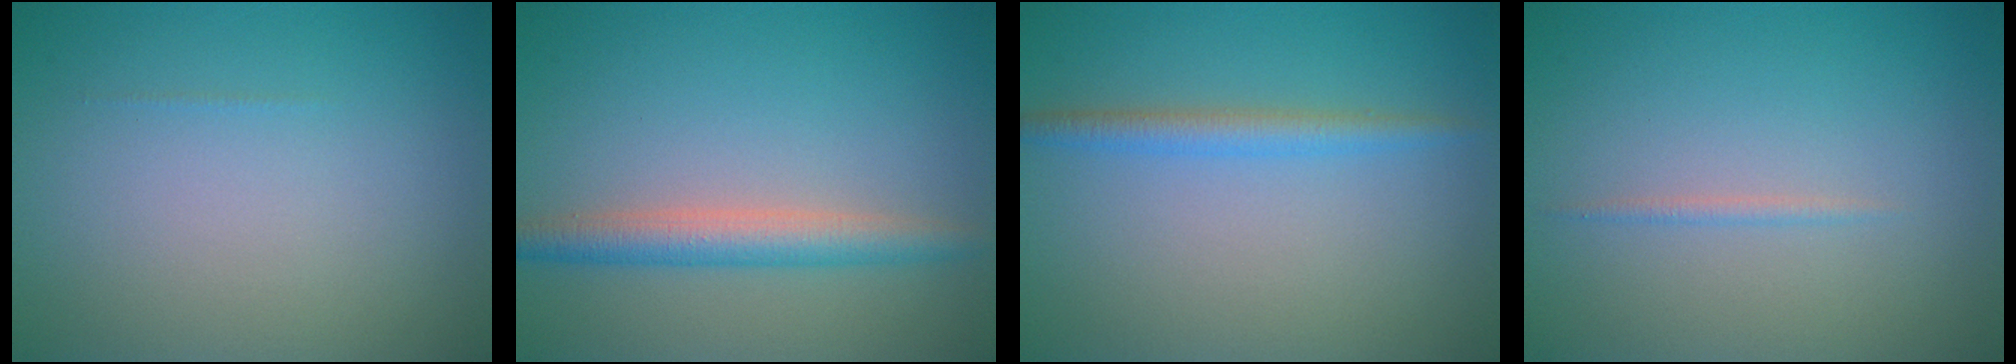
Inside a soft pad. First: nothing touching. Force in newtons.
{"total": 3.3, "press": 3.3, "slide": 0.0}
{"total": 2.1, "press": 2.1, "slide": 0.2}
{"total": 0.7, "press": 0.7, "slide": 0.1}